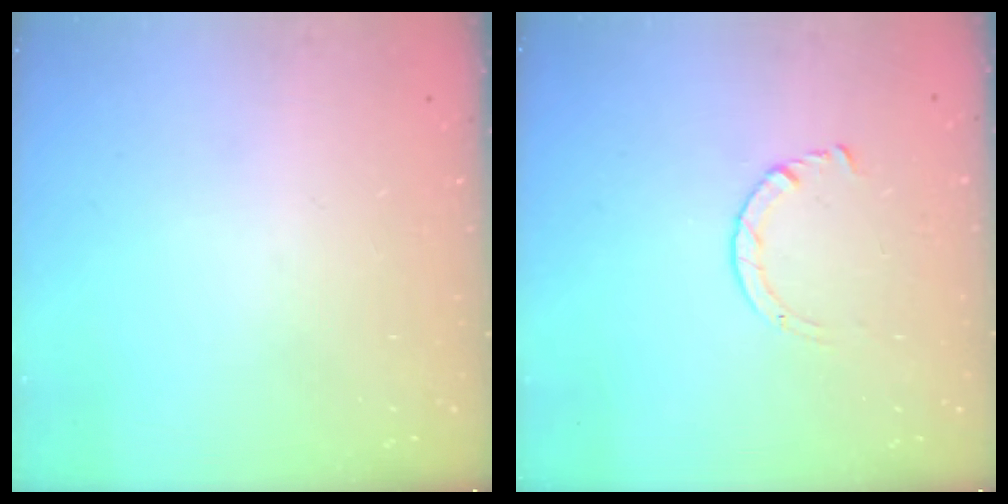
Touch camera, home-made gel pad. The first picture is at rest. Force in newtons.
{"total": 2.9, "press": 2.8, "slide": 0.3}